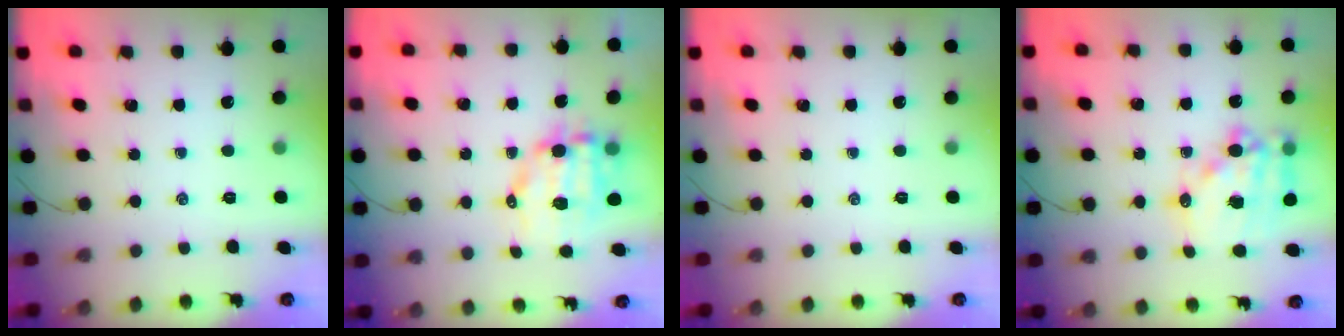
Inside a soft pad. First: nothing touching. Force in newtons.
{"total": 8.9, "press": 8.6, "slide": 2.1}
{"total": 0.0}
{"total": 16.4, "press": 16.1, "slide": 3.3}